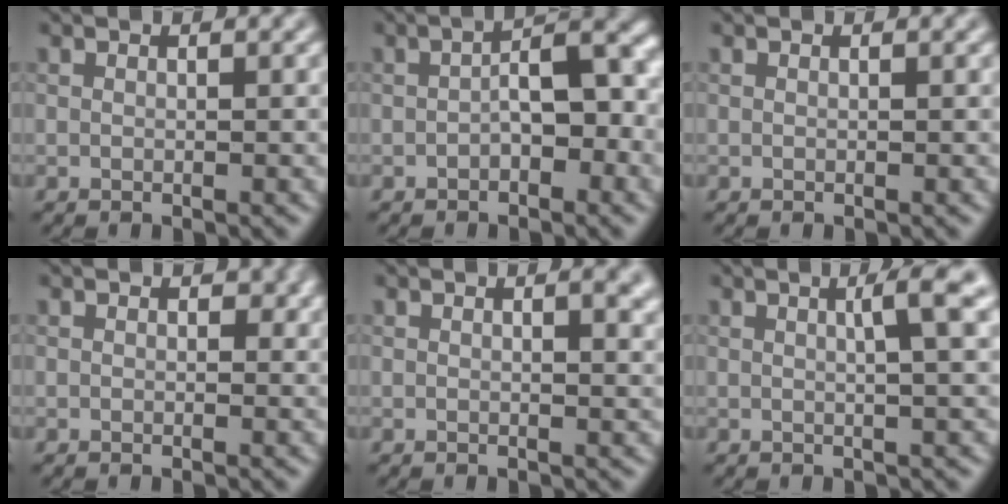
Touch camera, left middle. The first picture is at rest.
{"total": 4.5, "force": [-1.0, 2.0, 3.9], "torque": [-0.056, 0.016, -0.023]}
{"total": 0.0}
{"total": 0.7, "force": [0.2, 0.6, 0.4], "torque": [-0.003, -0.004, 0.001]}
{"total": 2.5, "force": [1.0, 0.8, 2.2], "torque": [-0.019, 0.001, 0.014]}
{"total": 3.5, "force": [0.9, 0.5, 3.3], "torque": [-0.043, 0.008, 0.012]}